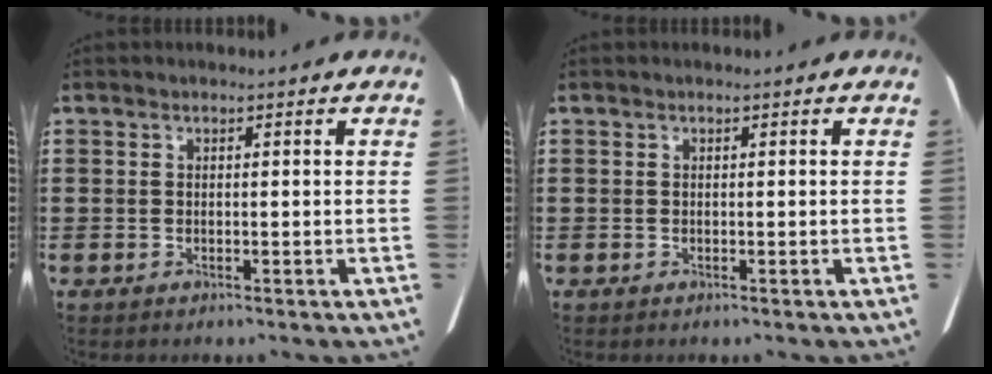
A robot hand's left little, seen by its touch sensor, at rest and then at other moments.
{"total": 0.0}